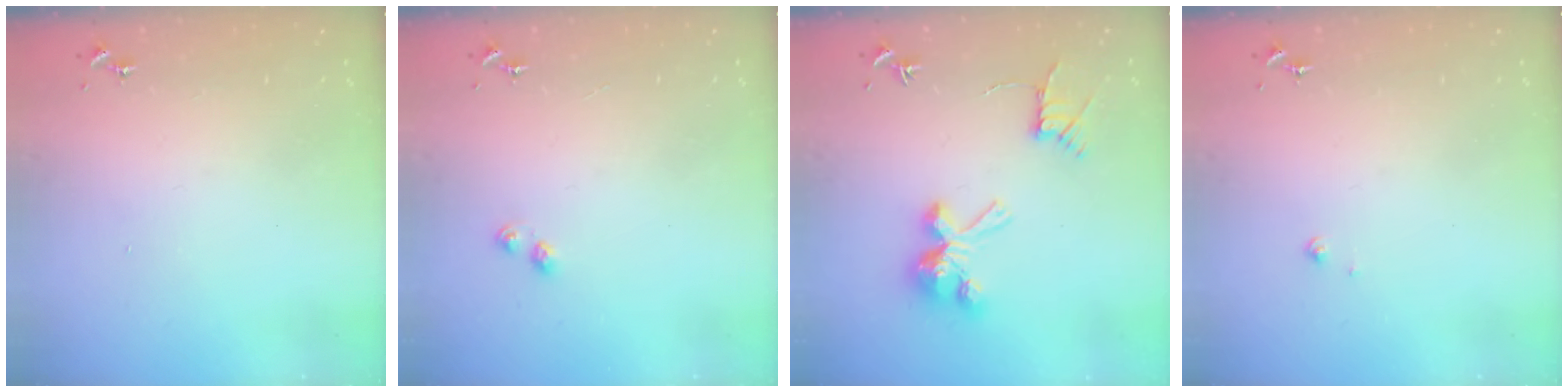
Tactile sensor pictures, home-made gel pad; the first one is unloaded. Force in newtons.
{"total": 4.0, "press": 3.9, "slide": 0.4}
{"total": 11.9, "press": 11.8, "slide": 0.6}
{"total": 2.1, "press": 2.1, "slide": 0.2}